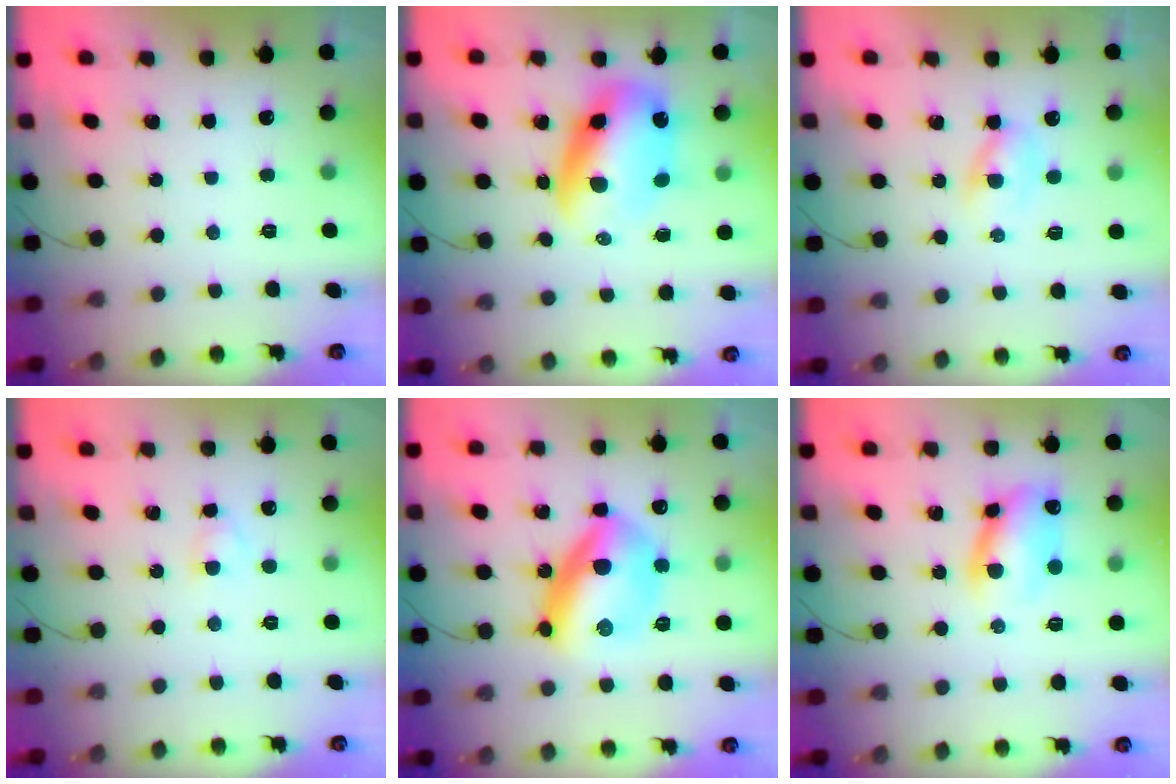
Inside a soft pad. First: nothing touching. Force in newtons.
{"total": 11.2, "press": 10.9, "slide": 2.6}
{"total": 2.9, "press": 2.7, "slide": 1.1}
{"total": 2.5, "press": 2.3, "slide": 1.1}
{"total": 16.4, "press": 16.4, "slide": 0.9}
{"total": 9.0, "press": 8.9, "slide": 1.0}